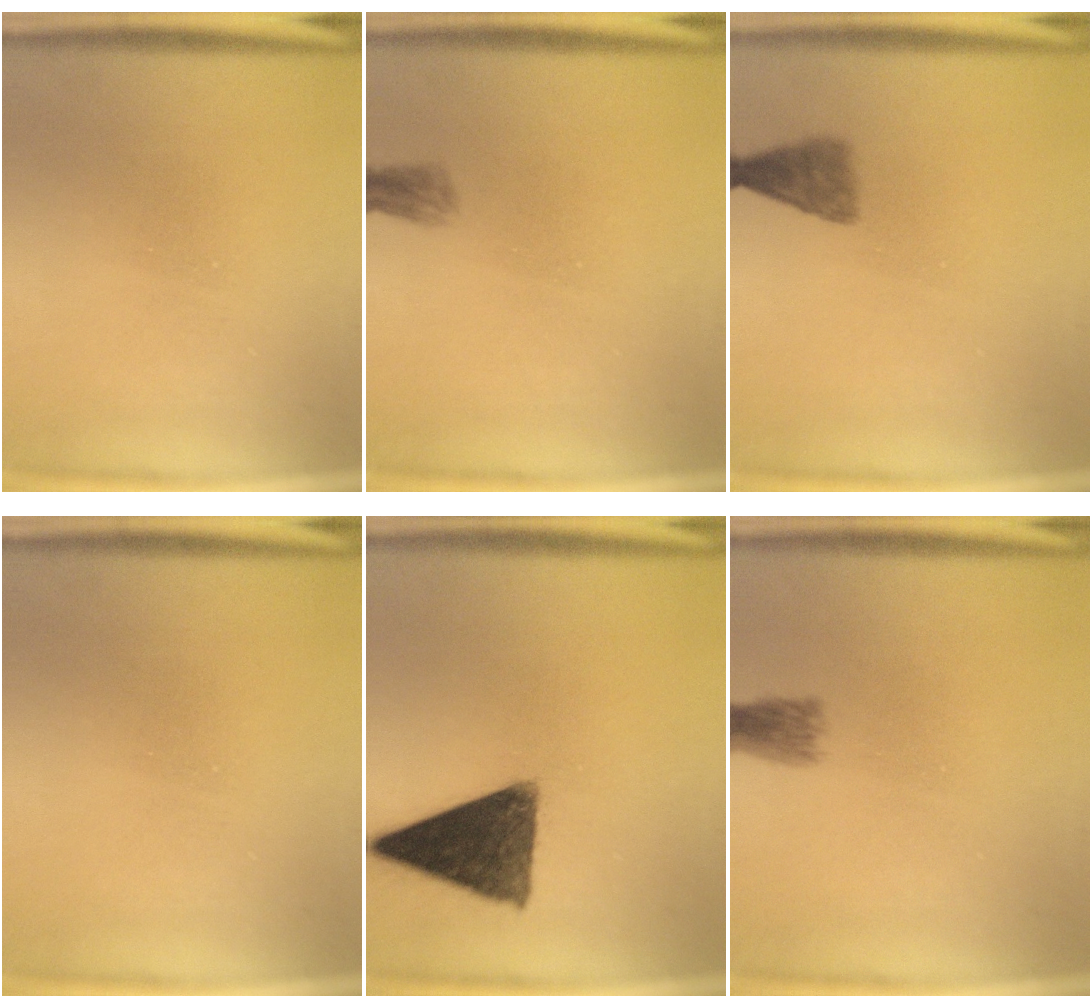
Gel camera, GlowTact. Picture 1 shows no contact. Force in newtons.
{"total": 1.7}
{"total": 3.3}
{"total": 0.0}
{"total": 13.5}
{"total": 2.0}